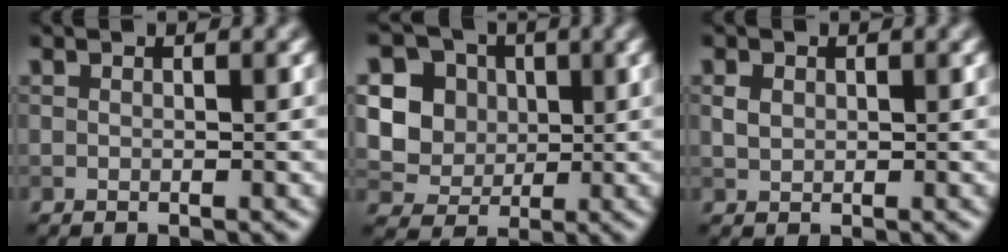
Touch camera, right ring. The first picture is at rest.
{"total": 7.4, "force": [1.8, 6.4, 3.1], "torque": [-0.067, 0.014, 0.024]}
{"total": 1.3, "force": [0.3, 1.0, 0.7], "torque": [-0.013, 0.002, 0.006]}